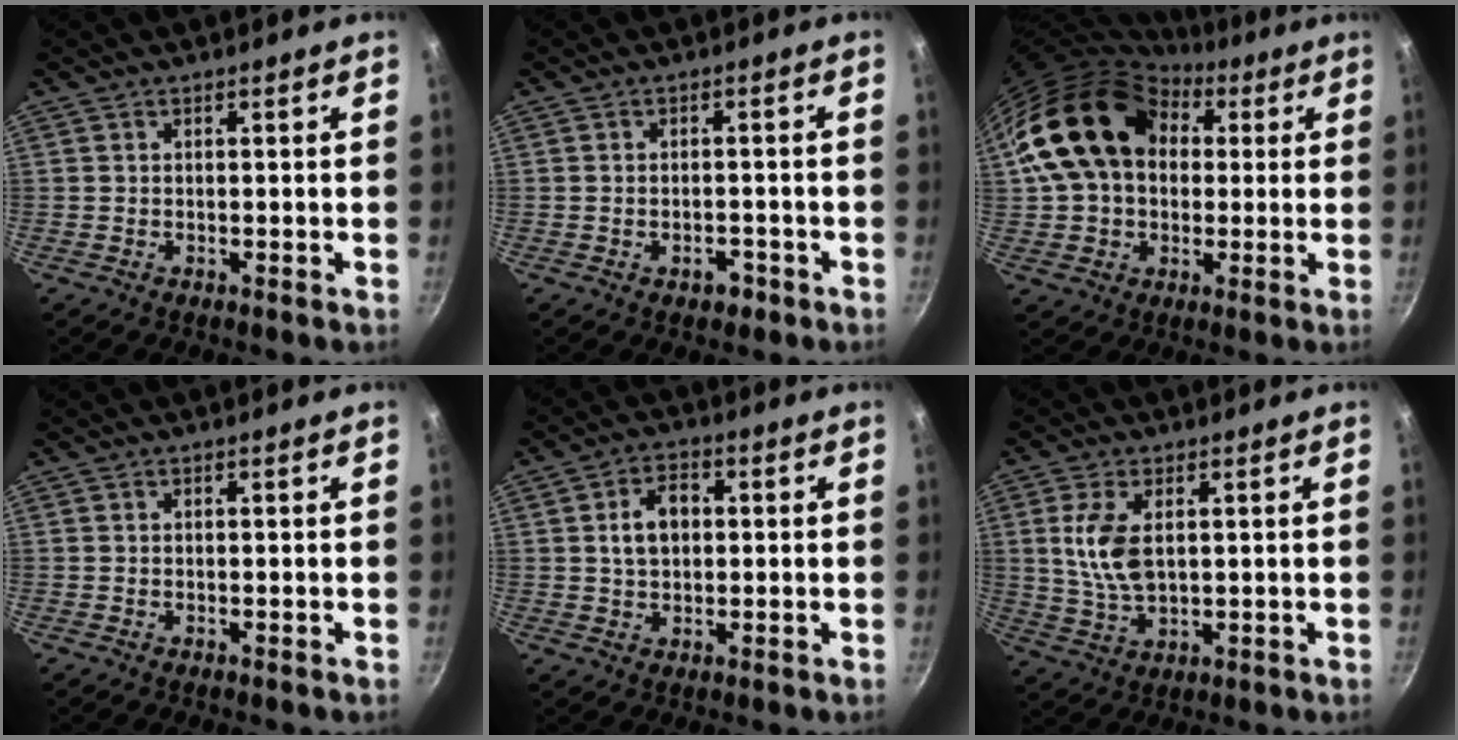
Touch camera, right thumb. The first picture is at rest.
{"total": 2.8, "force": [-1.6, 1.7, 1.5], "torque": [-0.013, 0.017, -0.017]}
{"total": 19.5, "force": [5.0, 14.3, 12.2], "torque": [-0.190, 0.026, 0.079]}
{"total": 0.0}
{"total": 6.8, "force": [0.9, 4.7, 4.8], "torque": [-0.063, 0.011, 0.013]}
{"total": 8.8, "force": [1.8, 4.7, 7.2], "torque": [-0.142, -0.009, 0.038]}